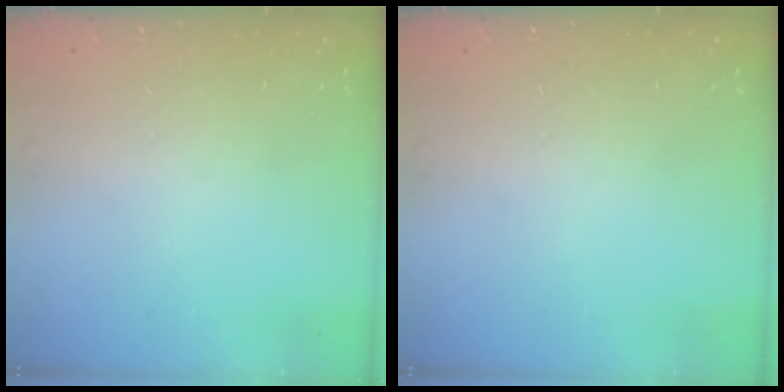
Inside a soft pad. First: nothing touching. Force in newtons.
{"total": 0.0}